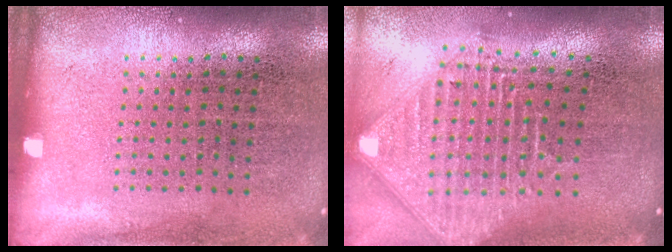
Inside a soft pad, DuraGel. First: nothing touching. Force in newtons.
{"total": 2.4, "press": 1.8, "slide": 1.5}